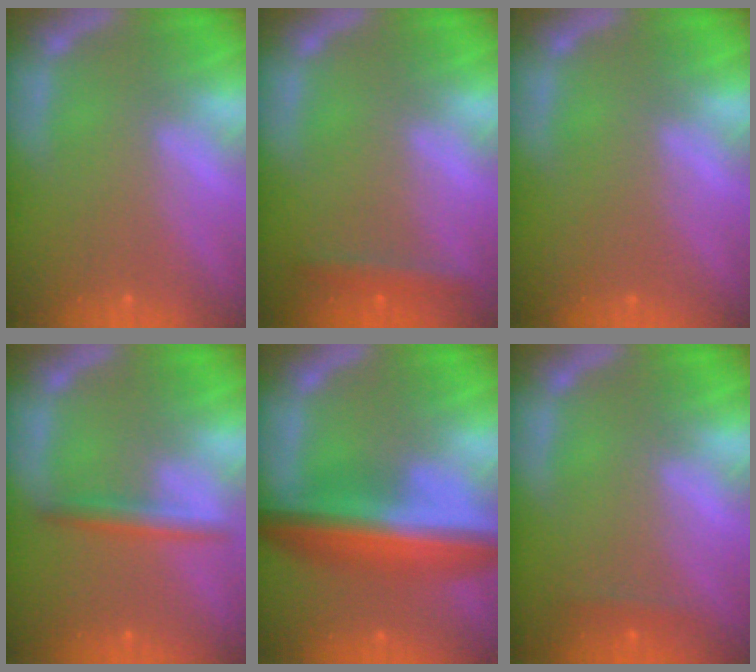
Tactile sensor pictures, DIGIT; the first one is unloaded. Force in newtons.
{"total": 1.9}
{"total": 0.0}
{"total": 2.4}
{"total": 9.5}
{"total": 0.9}